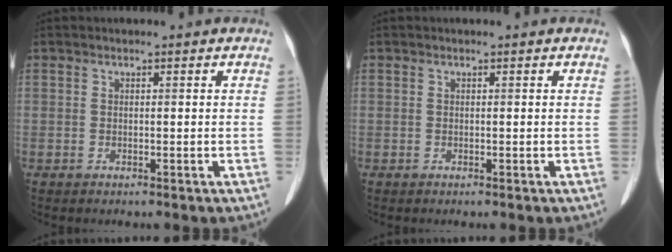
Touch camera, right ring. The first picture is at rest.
{"total": 0.0}